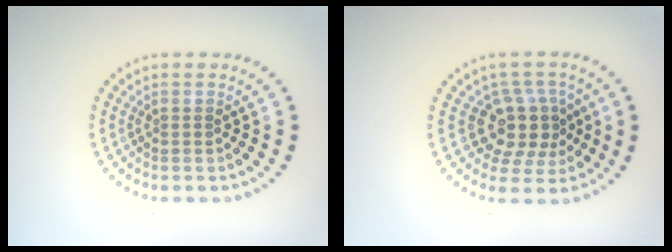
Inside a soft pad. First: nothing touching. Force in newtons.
{"total": 4.0, "press": 3.3, "slide": 2.2}